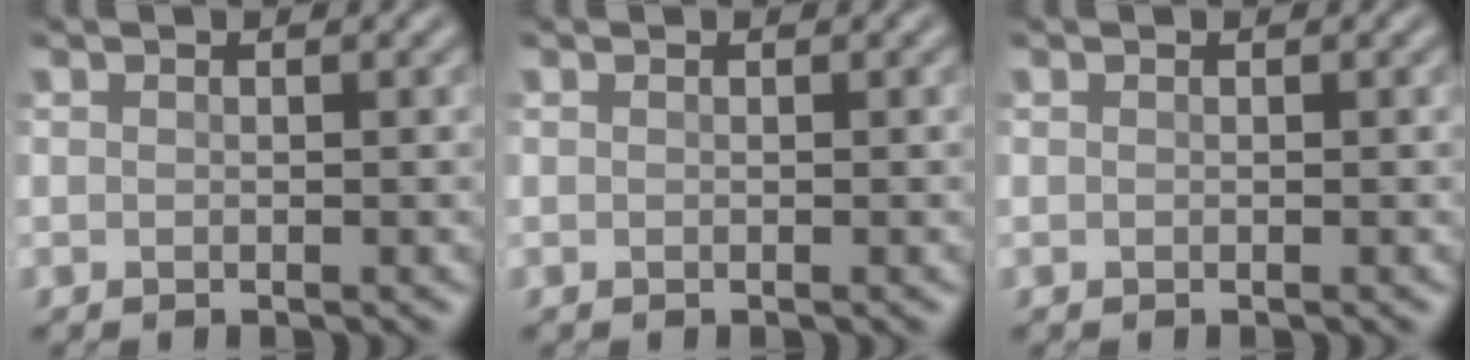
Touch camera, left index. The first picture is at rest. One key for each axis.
{"total": 0.0}
{"total": 0.0}